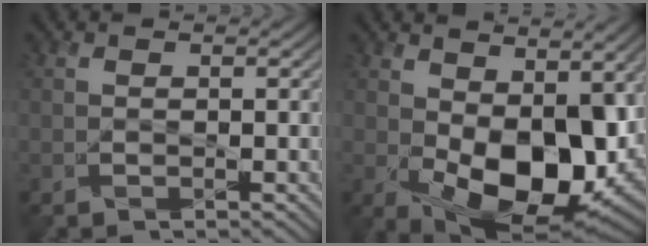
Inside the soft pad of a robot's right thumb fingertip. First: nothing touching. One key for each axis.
{"total": 14.2, "fx": 0.0, "fy": 8.2, "fz": 11.6, "tx": -0.193, "ty": -0.029, "tz": 0.011}